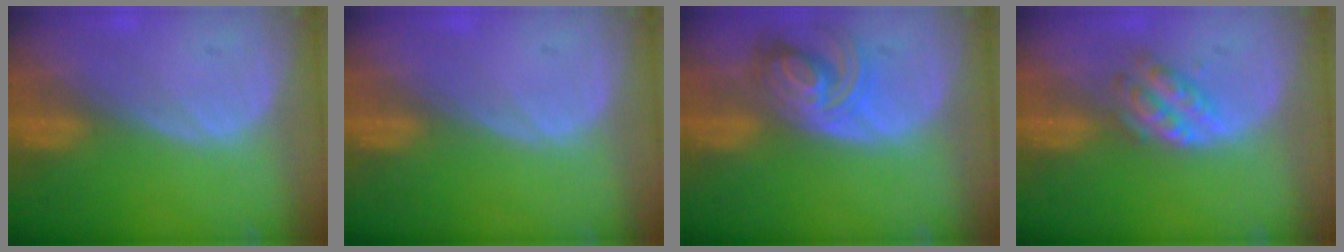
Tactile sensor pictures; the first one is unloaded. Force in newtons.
{"total": 0.0}
{"total": 7.4, "press": 6.7, "slide": 3.2}
{"total": 4.9, "press": 4.3, "slide": 2.3}